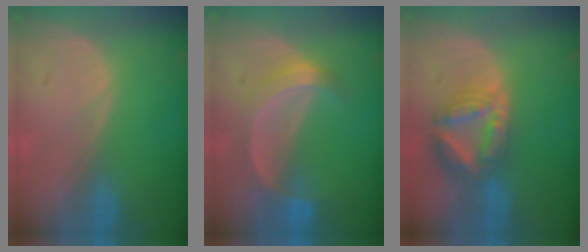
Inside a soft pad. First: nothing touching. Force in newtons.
{"total": 5.3, "press": 5.2, "slide": 1.2}
{"total": 8.3, "press": 7.1, "slide": 4.2}